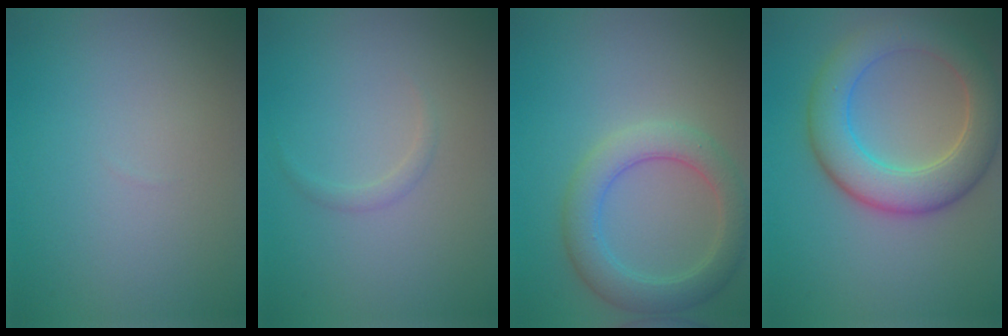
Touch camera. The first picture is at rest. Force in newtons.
{"total": 0.7, "press": 0.7, "slide": 0.0}
{"total": 4.4, "press": 4.4, "slide": 0.1}
{"total": 6.9, "press": 6.9, "slide": 0.5}